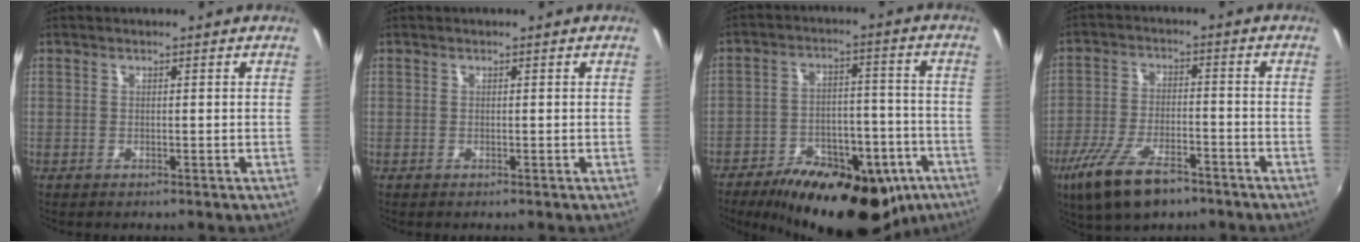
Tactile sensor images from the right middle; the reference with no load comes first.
{"total": 0.0}
{"total": 25.0, "force": [-16.6, 11.8, 14.5], "torque": [-0.243, -0.005, -0.218]}
{"total": 13.2, "force": [-8.6, 5.0, 8.6], "torque": [-0.194, -0.030, -0.156]}